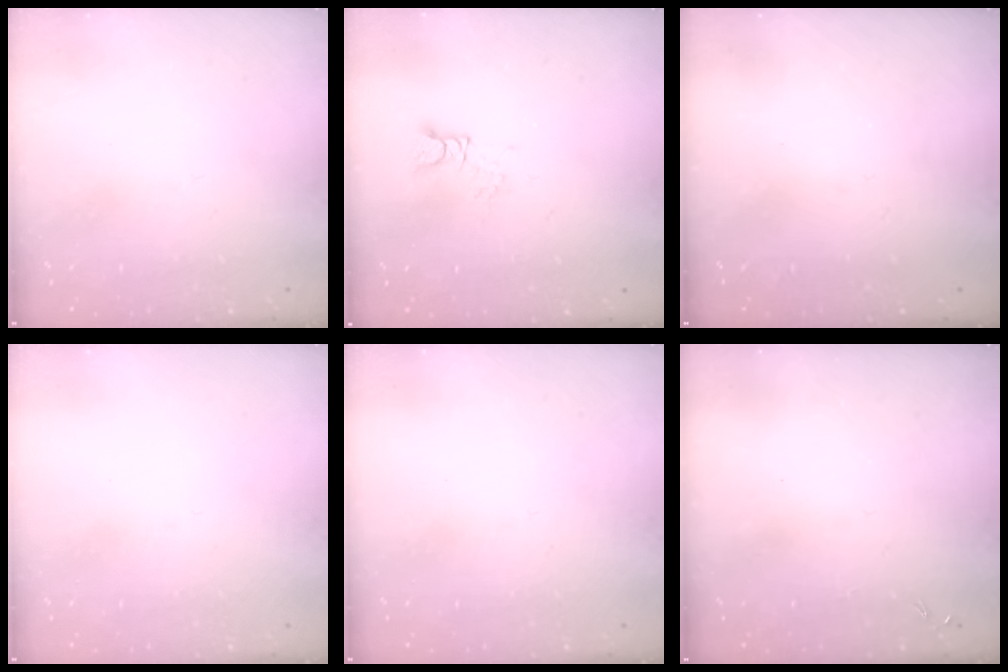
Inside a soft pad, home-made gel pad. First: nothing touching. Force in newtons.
{"total": 2.9, "press": 2.9, "slide": 0.3}
{"total": 0.0}
{"total": 0.0}
{"total": 0.0}
{"total": 0.0}